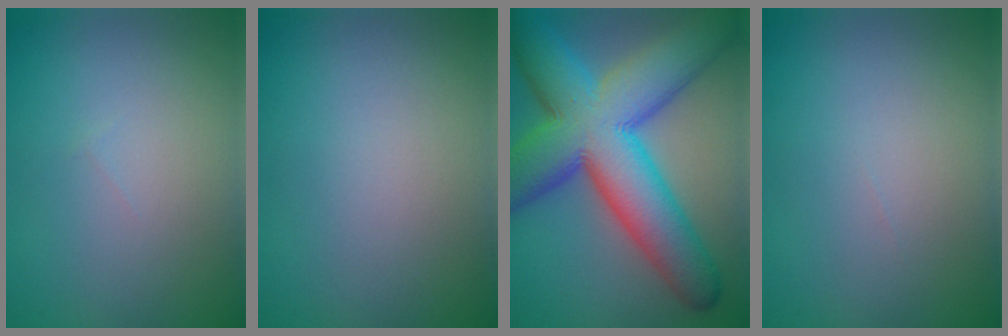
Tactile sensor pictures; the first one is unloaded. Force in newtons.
{"total": 0.0}
{"total": 14.5, "press": 14.5, "slide": 0.2}
{"total": 0.0}